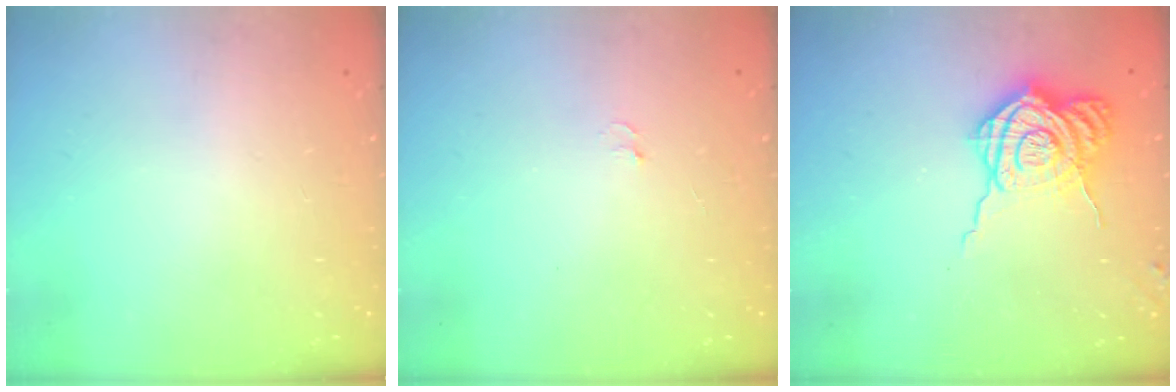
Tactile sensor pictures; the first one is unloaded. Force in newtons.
{"total": 3.6, "press": 3.6, "slide": 0.3}
{"total": 11.2, "press": 11.1, "slide": 1.3}